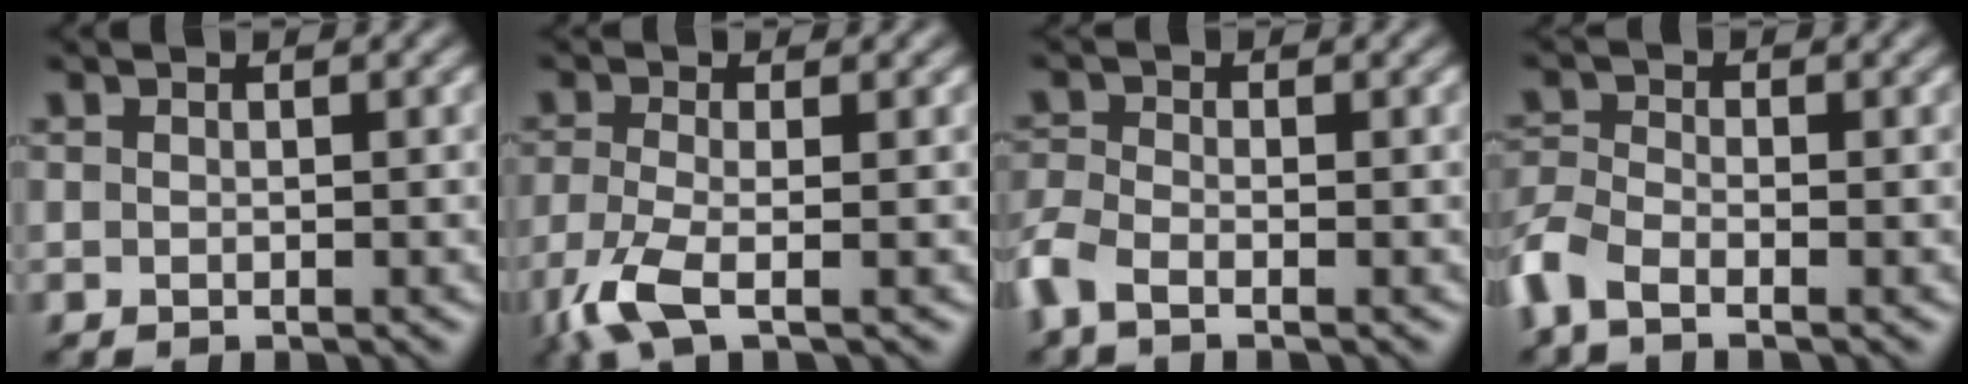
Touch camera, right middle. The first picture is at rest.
{"total": 4.3, "force": [-2.3, 1.2, 3.4], "torque": [-0.089, -0.015, -0.056]}
{"total": 2.9, "force": [-1.8, 1.3, 1.9], "torque": [-0.050, -0.005, -0.054]}
{"total": 3.9, "force": [-2.5, 1.8, 2.4], "torque": [-0.065, -0.007, -0.069]}